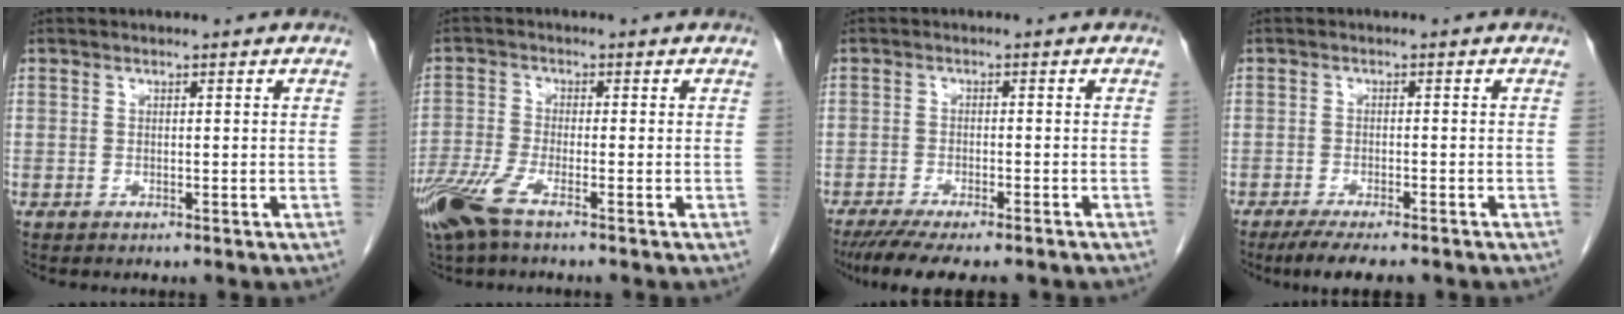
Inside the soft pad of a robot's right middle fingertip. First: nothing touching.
{"total": 6.6, "force": [-4.4, 1.0, 4.8], "torque": [-0.113, -0.014, -0.089]}
{"total": 10.7, "force": [-8.8, 2.0, 5.7], "torque": [-0.081, -0.014, -0.130]}
{"total": 6.8, "force": [-5.5, 1.3, 3.8], "torque": [-0.056, -0.012, -0.084]}